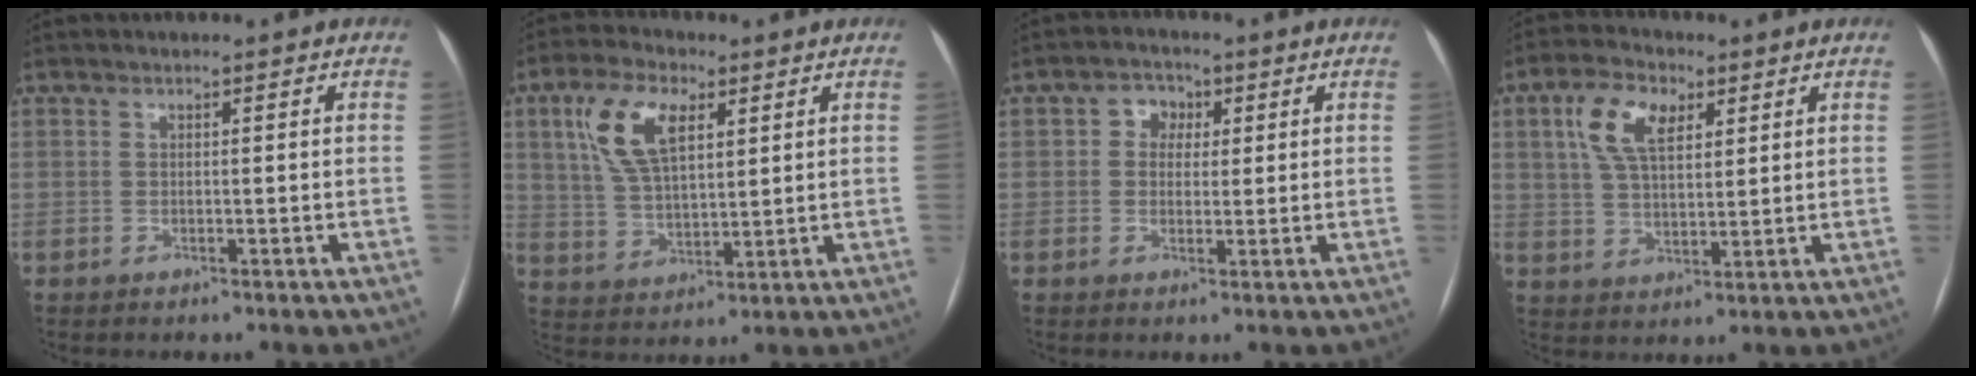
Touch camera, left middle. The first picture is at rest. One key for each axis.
{"total": 10.1, "fx": 4.2, "fy": 4.6, "fz": 7.9, "tx": -0.166, "ty": 0.018, "tz": 0.084}
{"total": 3.6, "fx": 1.0, "fy": 3.0, "fz": 1.7, "tx": -0.028, "ty": 0.015, "tz": 0.014}
{"total": 8.5, "fx": 3.6, "fy": 4.3, "fz": 6.3, "tx": -0.131, "ty": 0.020, "tz": 0.068}